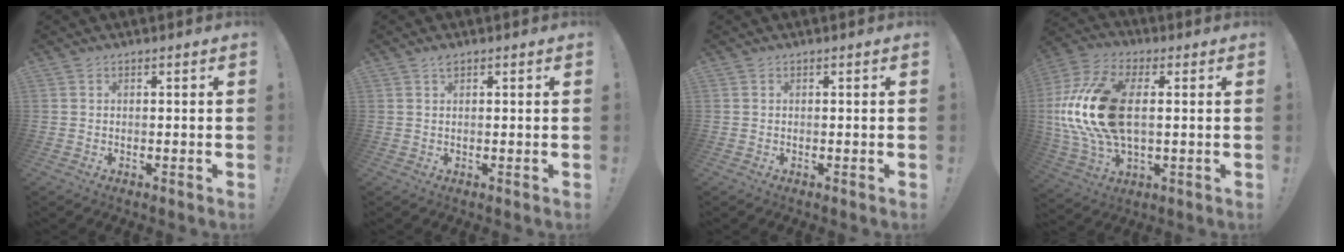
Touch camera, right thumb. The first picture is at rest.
{"total": 1.3, "force": [1.1, 0.2, 0.7], "torque": [-0.009, -0.002, 0.019]}
{"total": 0.0}
{"total": 21.8, "force": [2.1, 12.2, 17.9], "torque": [-0.357, 0.003, 0.043]}